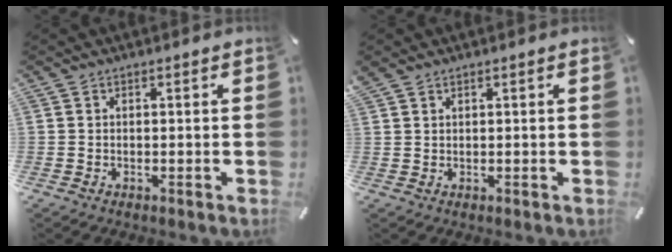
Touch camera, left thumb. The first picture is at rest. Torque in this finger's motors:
{"motor_torque": [0.40, 0.41, 1.41, -1.36, 0.47]}